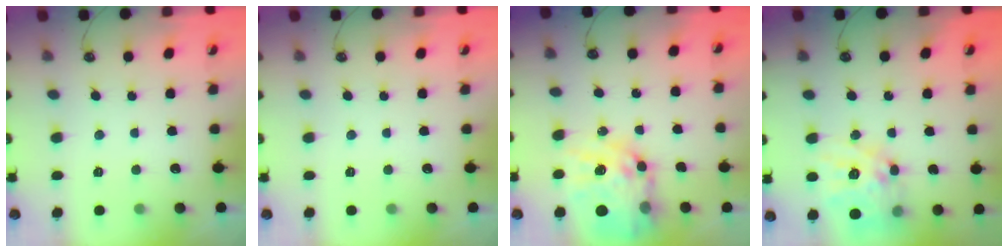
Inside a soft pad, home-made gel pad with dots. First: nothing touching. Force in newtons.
{"total": 0.0}
{"total": 17.1, "press": 17.0, "slide": 1.5}
{"total": 16.7, "press": 16.6, "slide": 1.5}